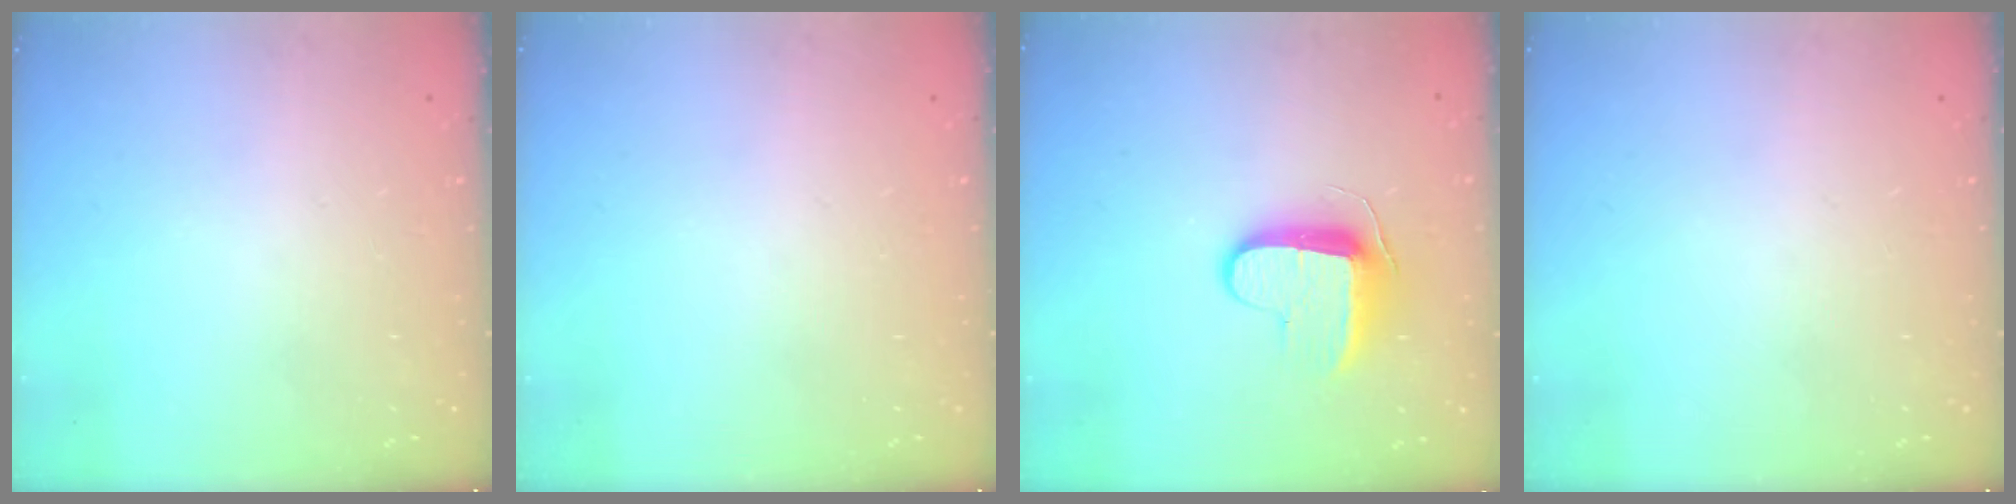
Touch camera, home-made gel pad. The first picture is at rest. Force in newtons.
{"total": 0.0}
{"total": 9.2, "press": 9.2, "slide": 0.9}
{"total": 0.0}